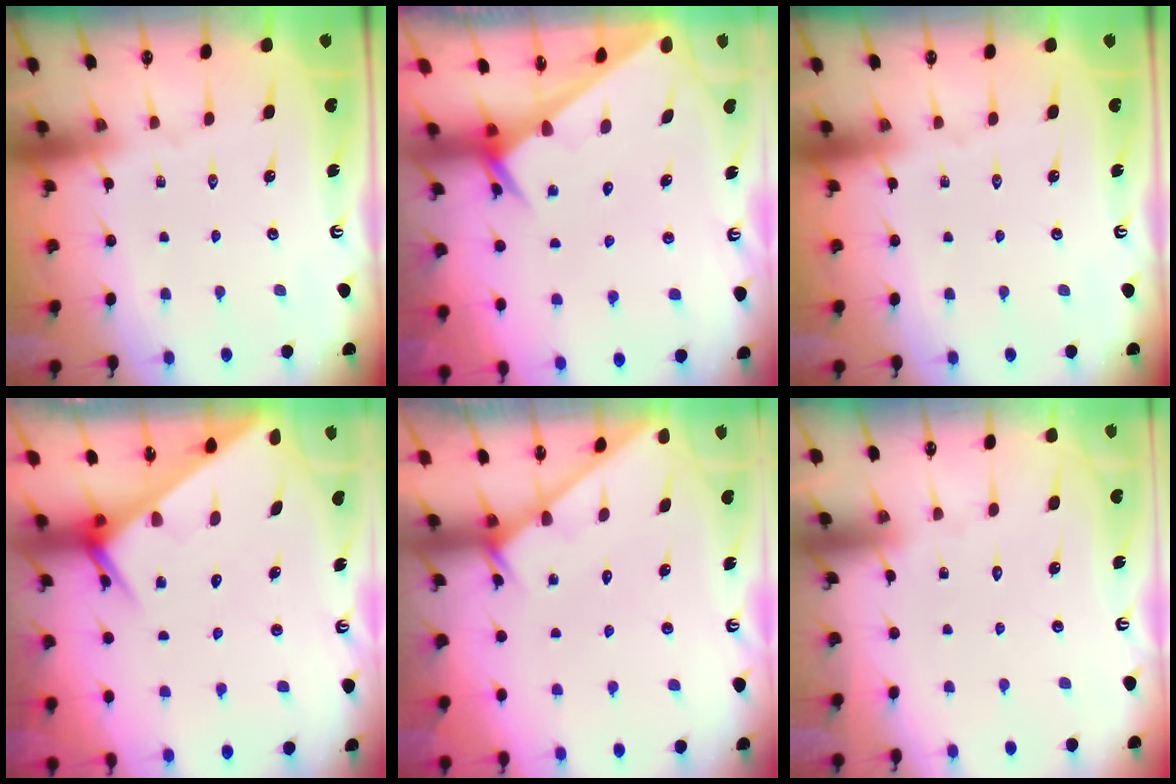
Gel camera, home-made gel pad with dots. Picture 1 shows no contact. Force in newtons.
{"total": 2.5, "press": 2.5, "slide": 0.1}
{"total": 0.0}
{"total": 4.4, "press": 4.4, "slide": 0.3}
{"total": 2.9, "press": 2.9, "slide": 0.1}
{"total": 4.7, "press": 4.6, "slide": 0.4}